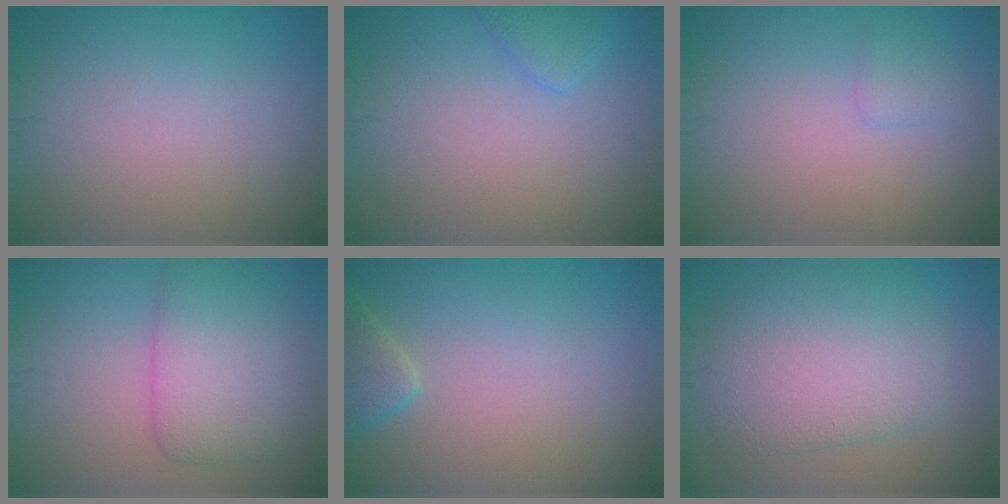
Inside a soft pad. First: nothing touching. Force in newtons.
{"total": 2.0, "press": 1.9, "slide": 0.0}
{"total": 1.0, "press": 1.0, "slide": 0.1}
{"total": 5.7, "press": 5.7, "slide": 0.2}
{"total": 2.0, "press": 2.0, "slide": 0.2}
{"total": 6.0, "press": 6.0, "slide": 0.2}